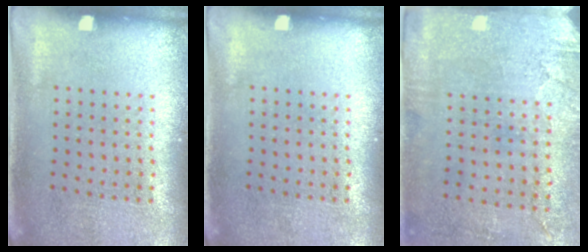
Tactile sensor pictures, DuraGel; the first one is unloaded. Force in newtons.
{"total": 0.0}
{"total": 2.9, "press": 2.4, "slide": 1.7}